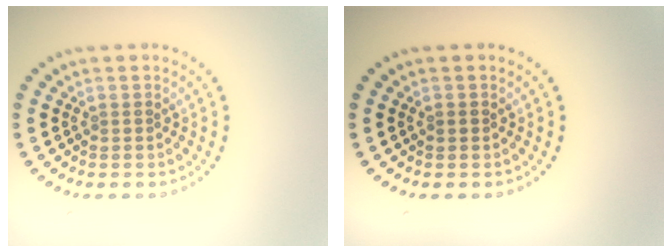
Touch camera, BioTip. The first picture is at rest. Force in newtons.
{"total": 0.7, "press": 0.7, "slide": 0.1}